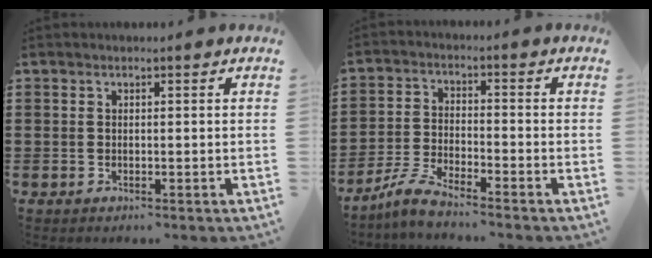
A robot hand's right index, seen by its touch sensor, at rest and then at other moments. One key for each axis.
{"total": 5.2, "fx": -4.7, "fy": 0.1, "fz": 2.2, "tx": -0.066, "ty": -0.012, "tz": -0.096}